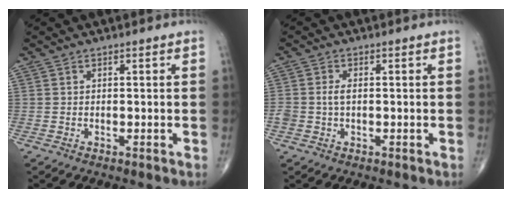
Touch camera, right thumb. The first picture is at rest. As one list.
[{"total": 2.4, "force": [0.0, 1.5, 1.8], "torque": [-0.041, 0.005, -0.001]}]